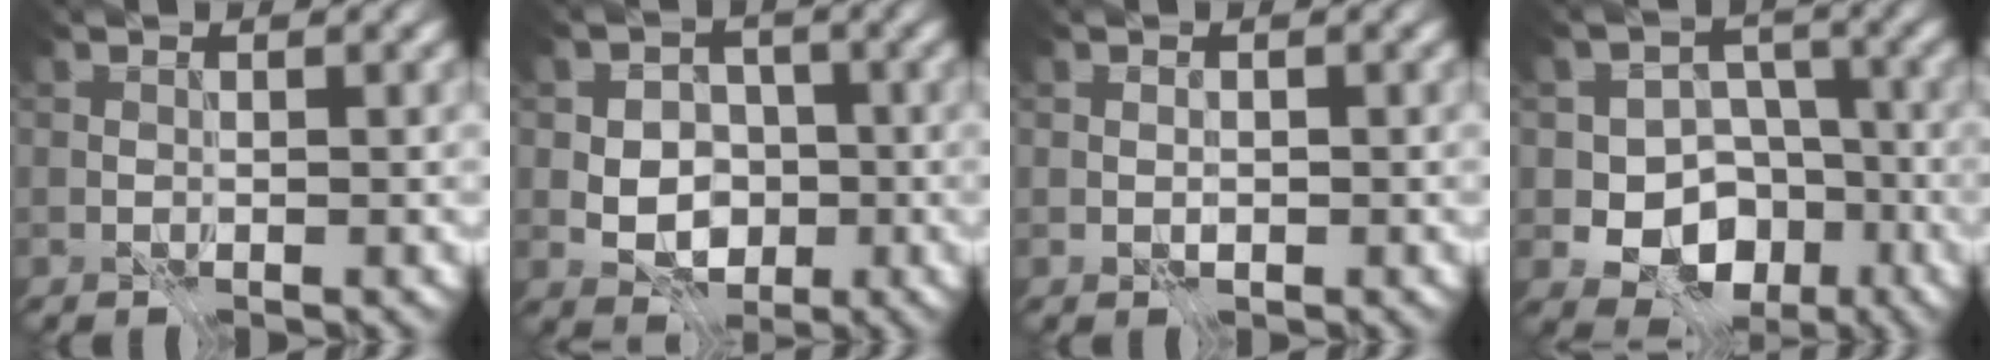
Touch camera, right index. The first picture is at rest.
{"total": 5.3, "force": [-1.3, 4.0, 3.2], "torque": [-0.036, 0.003, -0.039]}
{"total": 0.5, "force": [-0.2, 0.4, 0.3], "torque": [-0.005, -0.002, -0.004]}
{"total": 8.4, "force": [-3.3, 6.7, 3.8], "torque": [-0.037, -0.004, -0.074]}